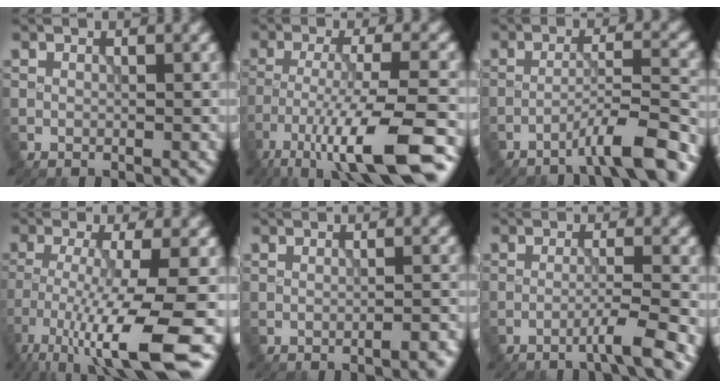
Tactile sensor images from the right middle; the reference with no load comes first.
{"total": 11.6, "force": [-7.5, 2.6, 8.4], "torque": [-0.149, -0.001, -0.122]}
{"total": 6.1, "force": [-4.5, 0.6, 4.1], "torque": [-0.060, 0.018, -0.075]}
{"total": 10.2, "force": [-5.7, 1.8, 8.3], "torque": [-0.160, -0.015, -0.098]}
{"total": 2.2, "force": [-1.3, 0.6, 1.6], "torque": [-0.017, 0.008, -0.022]}
{"total": 3.4, "force": [-2.1, 0.0, 2.6], "torque": [-0.041, 0.011, -0.047]}